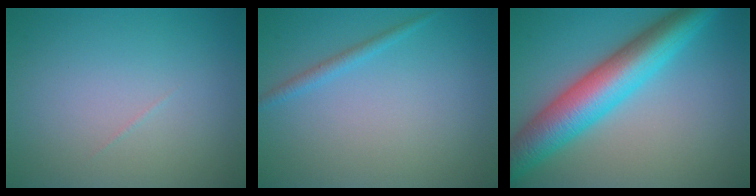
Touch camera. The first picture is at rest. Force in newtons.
{"total": 1.2, "press": 1.1, "slide": 0.1}
{"total": 8.7, "press": 8.7, "slide": 0.1}